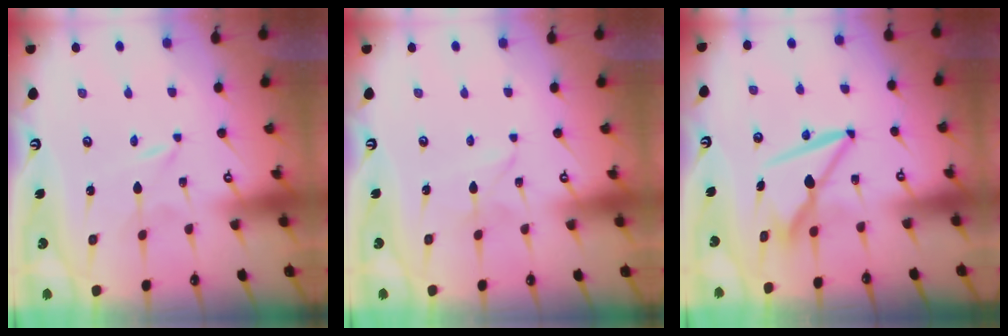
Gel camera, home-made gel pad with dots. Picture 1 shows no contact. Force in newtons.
{"total": 2.9, "press": 2.9, "slide": 0.3}
{"total": 8.6, "press": 8.6, "slide": 1.2}